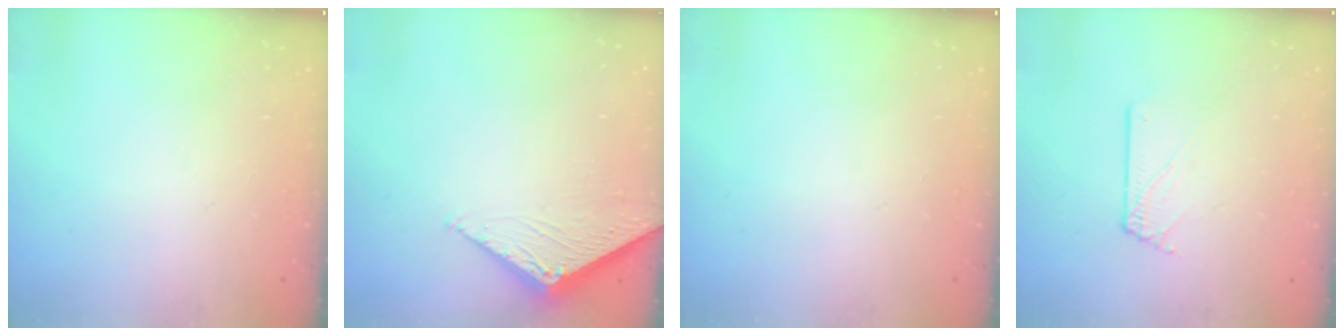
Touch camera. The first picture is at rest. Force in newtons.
{"total": 2.8, "press": 2.8, "slide": 0.3}
{"total": 0.0}
{"total": 1.6, "press": 1.6, "slide": 0.2}